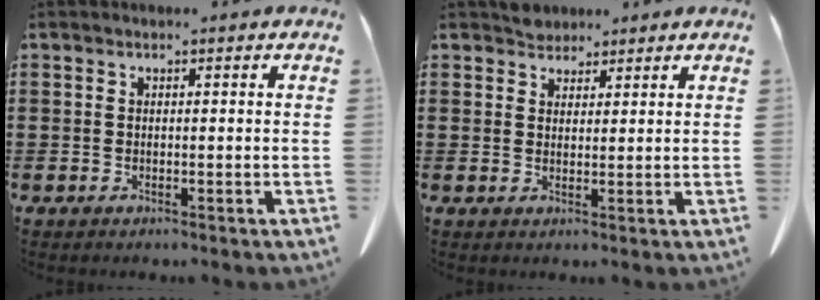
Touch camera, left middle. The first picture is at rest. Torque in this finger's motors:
{"motor_torque": [-0.03, 0.04, 0.00, 0.00]}